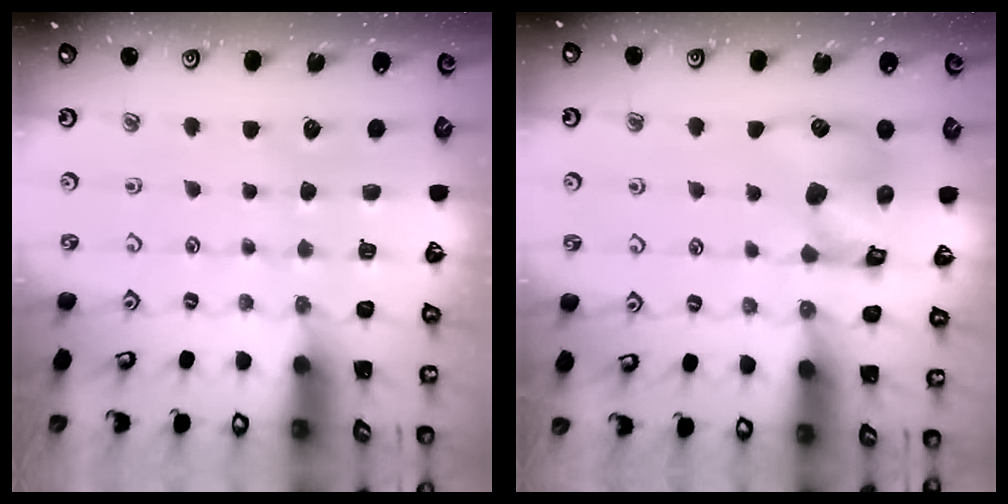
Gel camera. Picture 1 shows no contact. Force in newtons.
{"total": 11.8, "press": 11.7, "slide": 1.6}